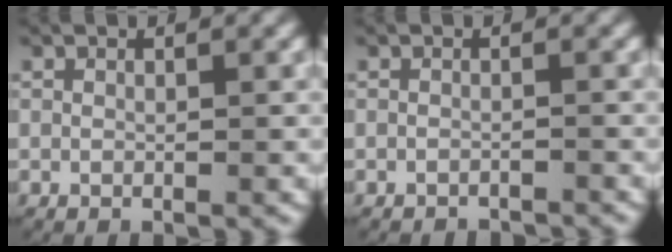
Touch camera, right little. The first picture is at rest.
{"total": 1.6, "force": [-1.6, 0.1, 0.0], "torque": [-0.002, -0.007, -0.024]}